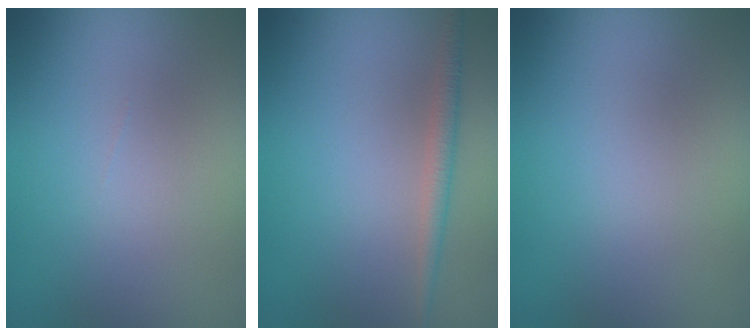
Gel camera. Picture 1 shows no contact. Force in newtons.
{"total": 1.7, "press": 1.7, "slide": 0.1}
{"total": 0.0}